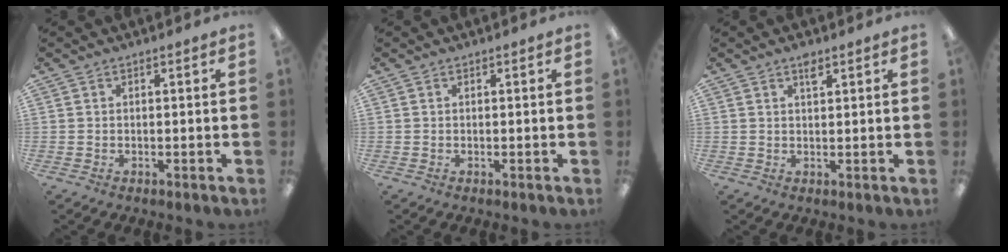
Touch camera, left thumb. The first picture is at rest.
{"total": 0.0}
{"total": 2.2, "force": [1.6, 0.7, 1.4], "torque": [-0.023, -0.001, 0.027]}